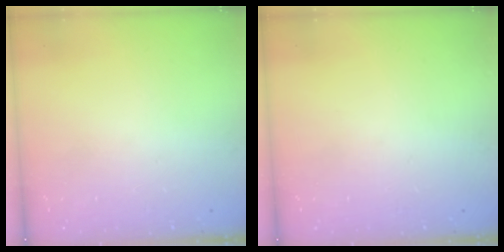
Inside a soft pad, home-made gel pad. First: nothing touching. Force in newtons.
{"total": 0.0}